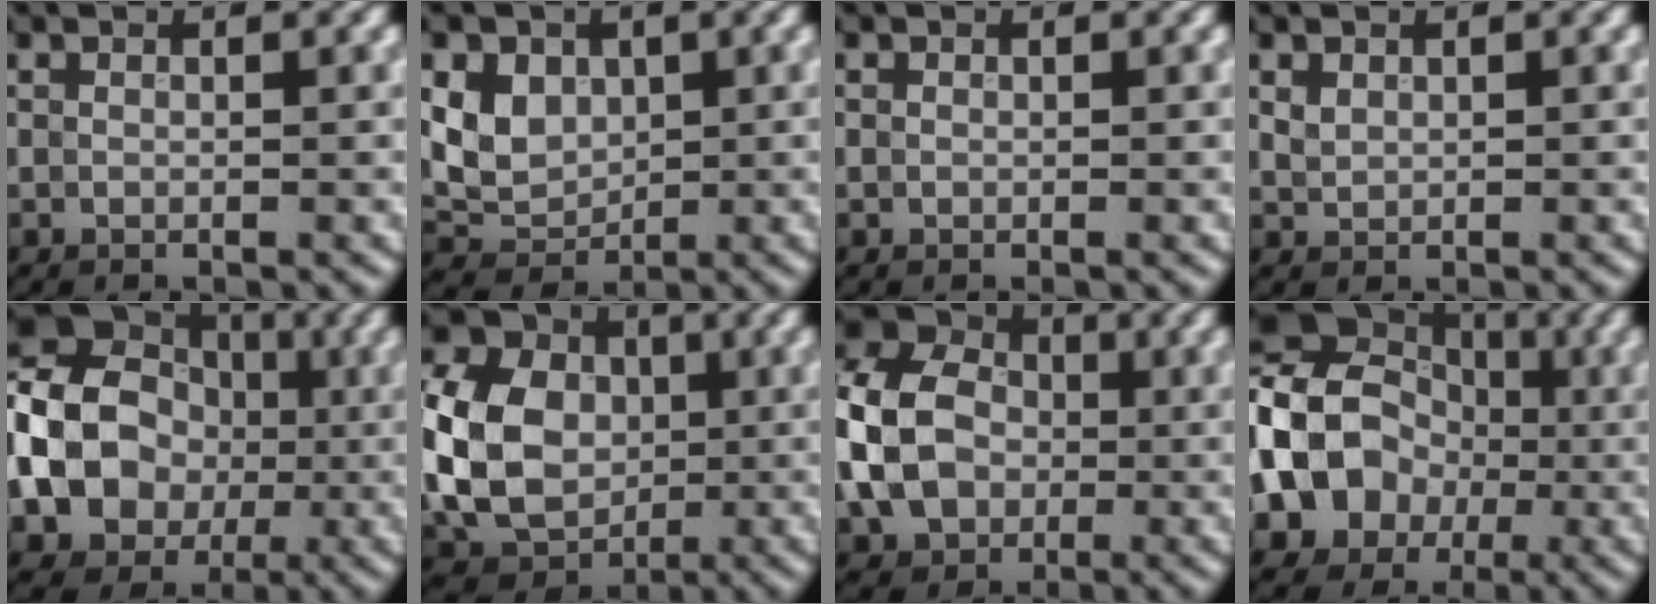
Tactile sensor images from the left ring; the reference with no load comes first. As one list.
[{"total": 4.4, "force": [1.0, 3.6, 2.3], "torque": [-0.046, -0.003, 0.016]}, {"total": 0.0}, {"total": 1.0, "force": [0.5, 0.7, 0.4], "torque": [-0.009, -0.001, 0.013]}, {"total": 15.6, "force": [-1.1, 13.1, 8.4], "torque": [-0.167, 0.002, -0.047]}, {"total": 11.5, "force": [-0.3, 9.0, 7.1], "torque": [-0.171, 0.001, -0.014]}, {"total": 9.4, "force": [-0.9, 7.4, 5.7], "torque": [-0.128, 0.005, -0.028]}, {"total": 10.4, "force": [-0.9, 8.6, 5.8], "torque": [-0.099, -0.007, -0.035]}]